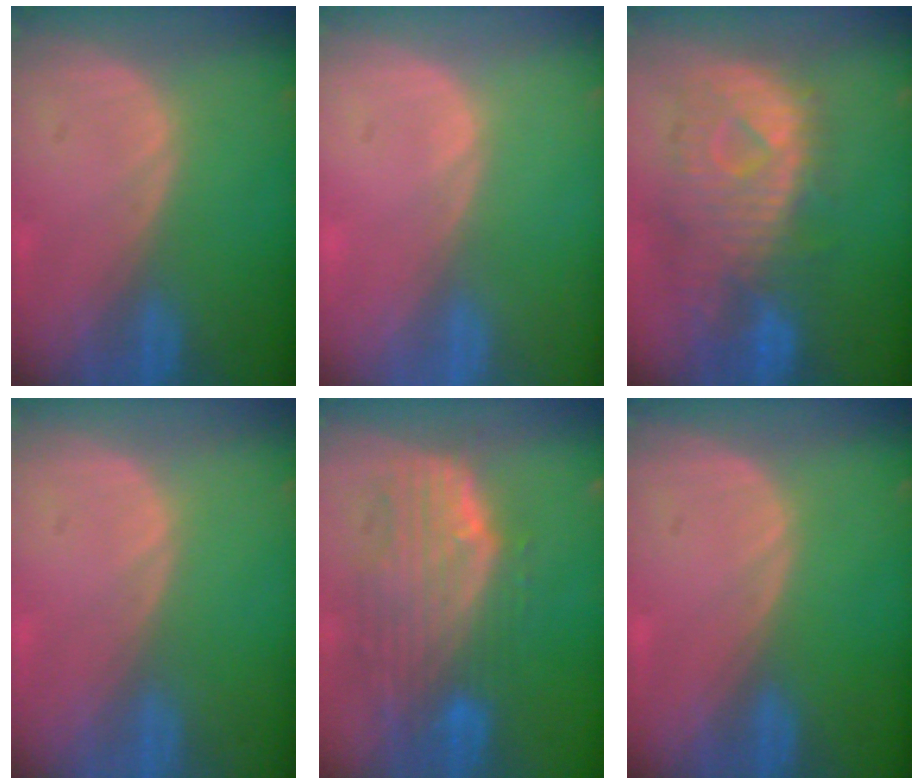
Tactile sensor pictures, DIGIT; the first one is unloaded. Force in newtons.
{"total": 0.6, "press": 0.1, "slide": 0.6}
{"total": 10.8, "press": 9.6, "slide": 5.0}
{"total": 0.0}
{"total": 10.6, "press": 9.0, "slide": 5.5}
{"total": 0.0}